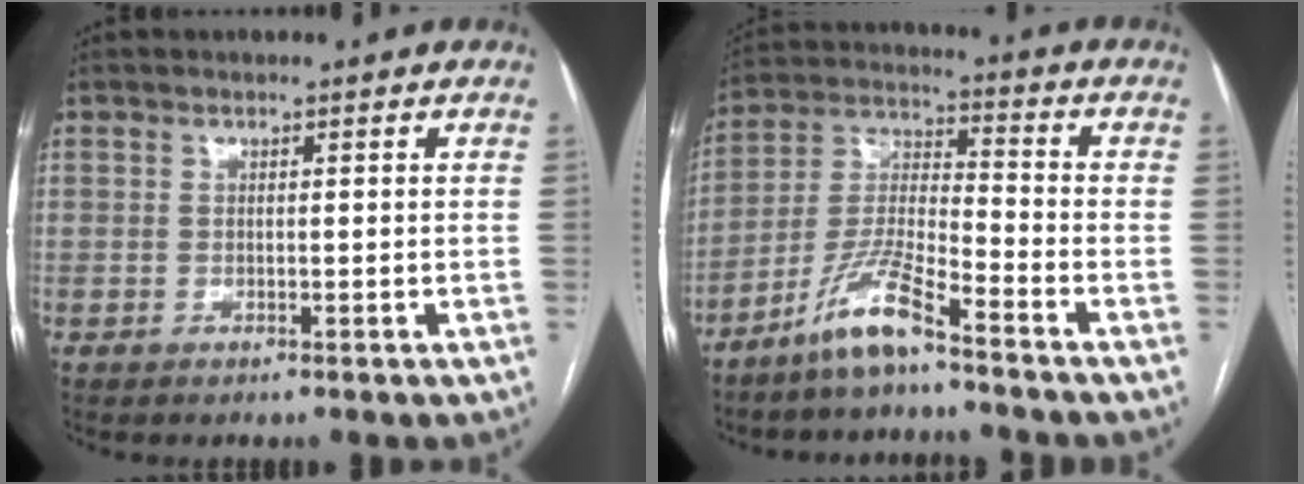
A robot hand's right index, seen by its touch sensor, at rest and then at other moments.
{"total": 9.4, "force": [-6.9, 0.6, 6.3], "torque": [-0.140, -0.013, -0.142]}